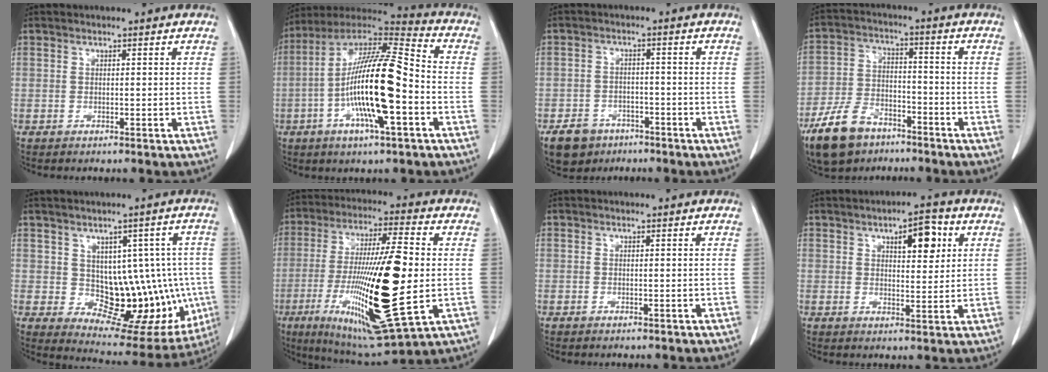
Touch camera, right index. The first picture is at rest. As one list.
[{"total": 18.9, "force": [-4.1, 2.6, 18.3], "torque": [-0.344, 0.000, -0.076]}, {"total": 5.9, "force": [-4.1, 4.0, 1.6], "torque": [-0.037, 0.003, -0.067]}, {"total": 10.8, "force": [-7.4, 5.6, 5.6], "torque": [-0.127, -0.006, -0.137]}, {"total": 14.7, "force": [-0.8, 8.2, 12.1], "torque": [-0.126, 0.019, 0.021]}, {"total": 24.5, "force": [-4.2, 3.4, 23.9], "torque": [-0.462, -0.035, -0.064]}, {"total": 0.0}, {"total": 6.6, "force": [2.8, 2.3, 5.6], "torque": [-0.079, 0.004, 0.040]}]